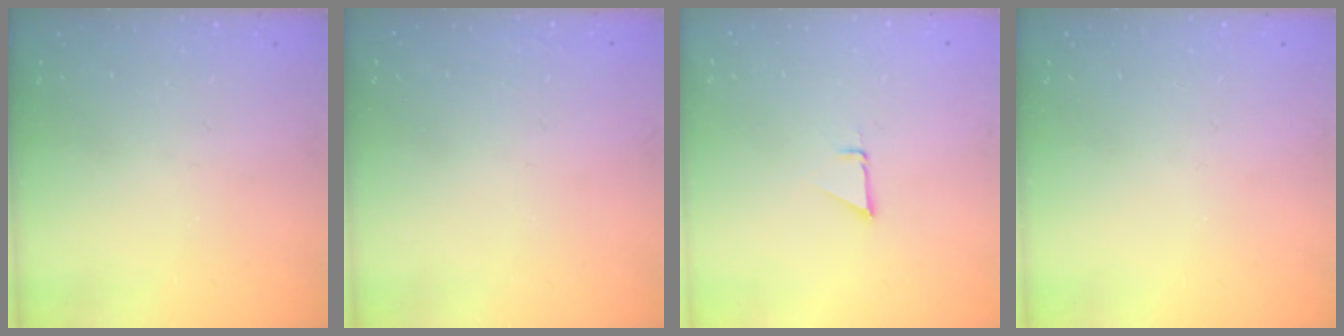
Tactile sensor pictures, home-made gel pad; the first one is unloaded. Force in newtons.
{"total": 1.5, "press": 1.5, "slide": 0.1}
{"total": 1.5, "press": 1.5, "slide": 0.0}
{"total": 0.0}